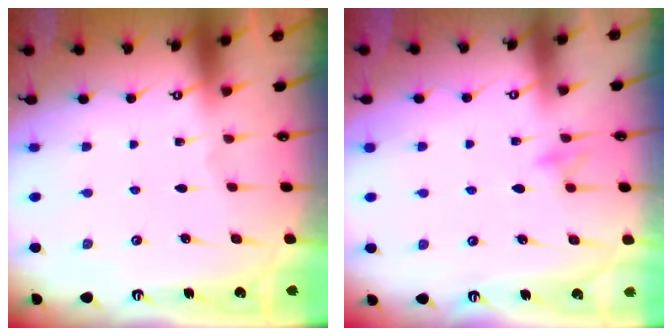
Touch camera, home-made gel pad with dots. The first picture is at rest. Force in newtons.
{"total": 8.7, "press": 8.6, "slide": 0.9}